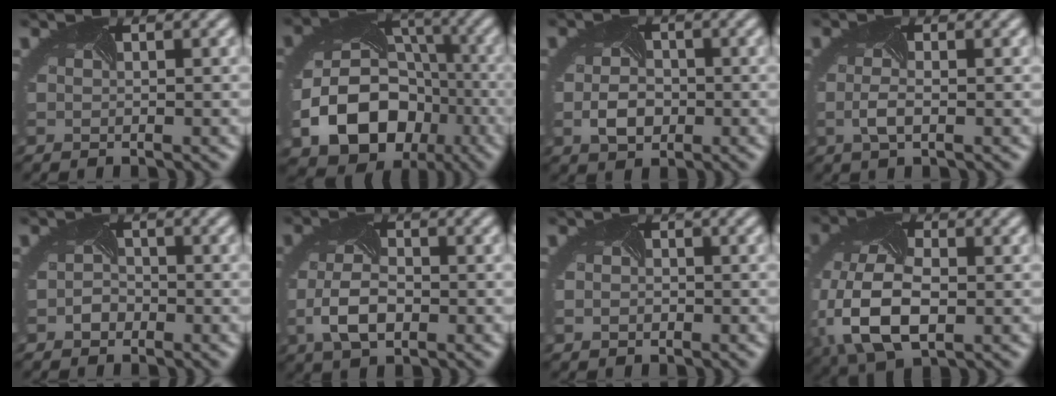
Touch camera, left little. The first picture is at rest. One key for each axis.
{"total": 12.7, "fx": -4.6, "fy": 9.8, "fz": 6.7, "tx": -0.118, "ty": -0.040, "tz": -0.071}
{"total": 3.1, "fx": -0.7, "fy": 2.2, "fz": 2.0, "tx": -0.039, "ty": -0.005, "tz": -0.015}
{"total": 1.7, "fx": -0.6, "fy": 0.6, "fz": 1.5, "tx": -0.040, "ty": -0.007, "tz": -0.013}
{"total": 1.4, "fx": -0.9, "fy": 1.0, "fz": 0.3, "tx": -0.007, "ty": -0.005, "tz": -0.018}
{"total": 4.2, "fx": -1.2, "fy": 2.4, "fz": 3.3, "tx": -0.079, "ty": -0.011, "tz": -0.024}
{"total": 1.3, "fx": -0.3, "fy": 1.2, "fz": 0.6, "tx": -0.004, "ty": -0.005, "tz": -0.005}
{"total": 9.5, "fx": -2.4, "fy": 5.7, "fz": 7.2, "tx": -0.181, "ty": -0.024, "tz": -0.045}